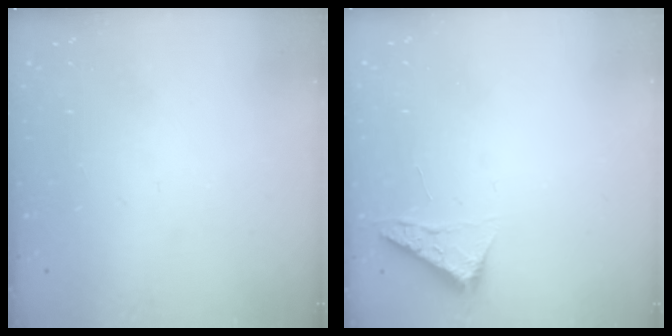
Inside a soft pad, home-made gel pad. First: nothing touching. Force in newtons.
{"total": 4.0, "press": 4.0, "slide": 0.5}